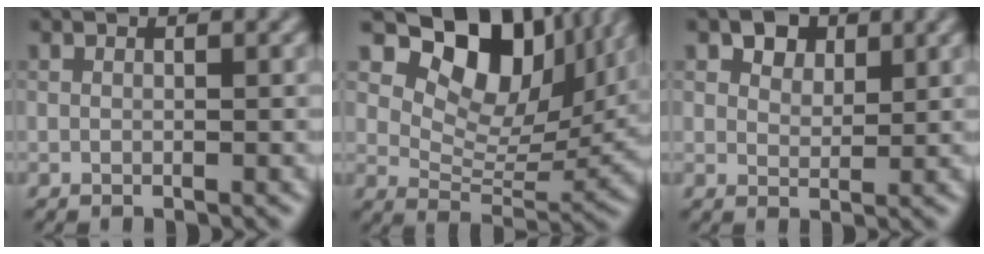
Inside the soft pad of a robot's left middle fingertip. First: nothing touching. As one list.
[{"total": 10.2, "force": [5.6, 6.0, 6.2], "torque": [-0.105, 0.005, 0.104]}, {"total": 3.8, "force": [2.5, 2.2, 1.7], "torque": [-0.039, 0.018, 0.031]}]